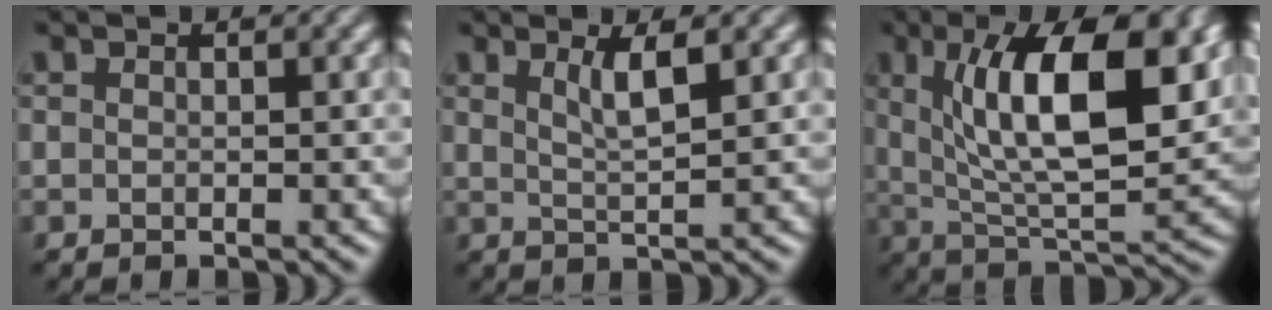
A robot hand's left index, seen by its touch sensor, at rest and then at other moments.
{"total": 2.7, "force": [1.3, 0.6, 2.3], "torque": [-0.034, -0.002, 0.023]}
{"total": 12.1, "force": [3.6, 4.3, 10.7], "torque": [-0.164, 0.000, 0.062]}